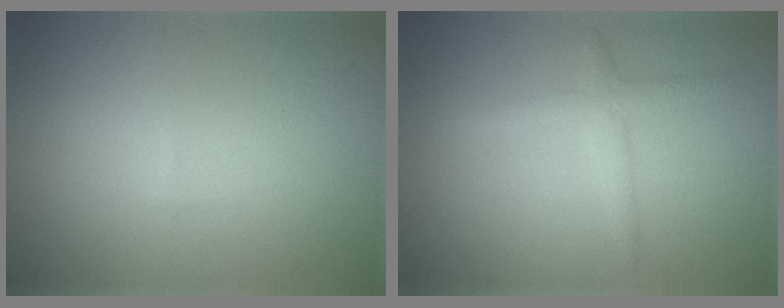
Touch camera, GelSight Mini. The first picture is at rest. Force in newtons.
{"total": 1.9, "press": 1.9, "slide": 0.1}